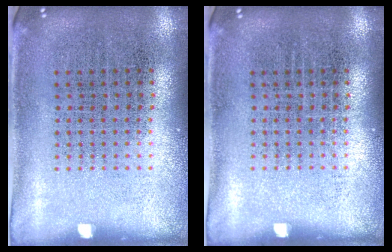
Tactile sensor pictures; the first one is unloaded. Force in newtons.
{"total": 0.0}